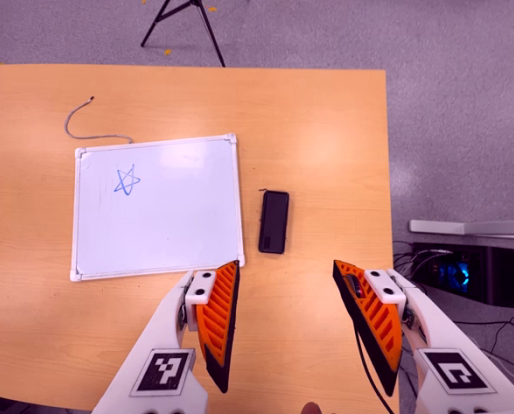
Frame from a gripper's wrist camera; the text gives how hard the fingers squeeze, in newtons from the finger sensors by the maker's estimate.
{"total": 0.0}